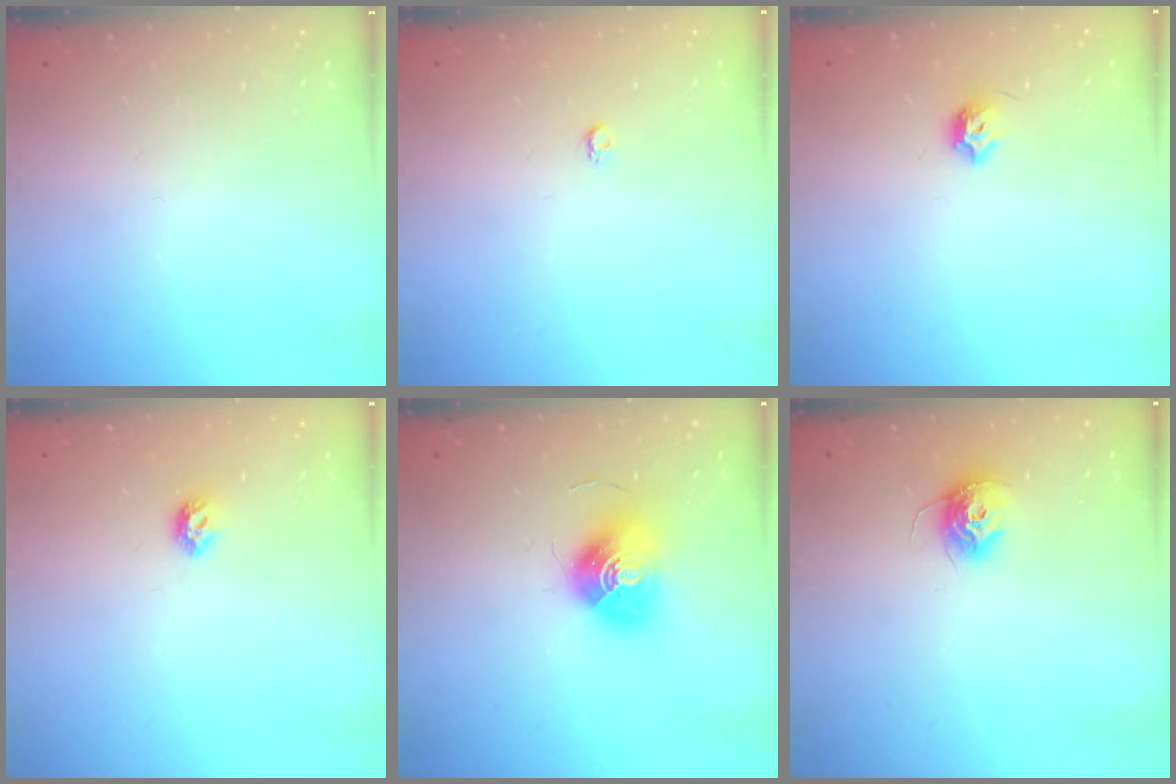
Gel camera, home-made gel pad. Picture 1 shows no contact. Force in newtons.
{"total": 2.6, "press": 2.6, "slide": 0.4}
{"total": 5.9, "press": 5.8, "slide": 0.9}
{"total": 5.5, "press": 5.4, "slide": 1.2}
{"total": 12.7, "press": 12.7, "slide": 0.5}
{"total": 10.3, "press": 10.3, "slide": 0.4}